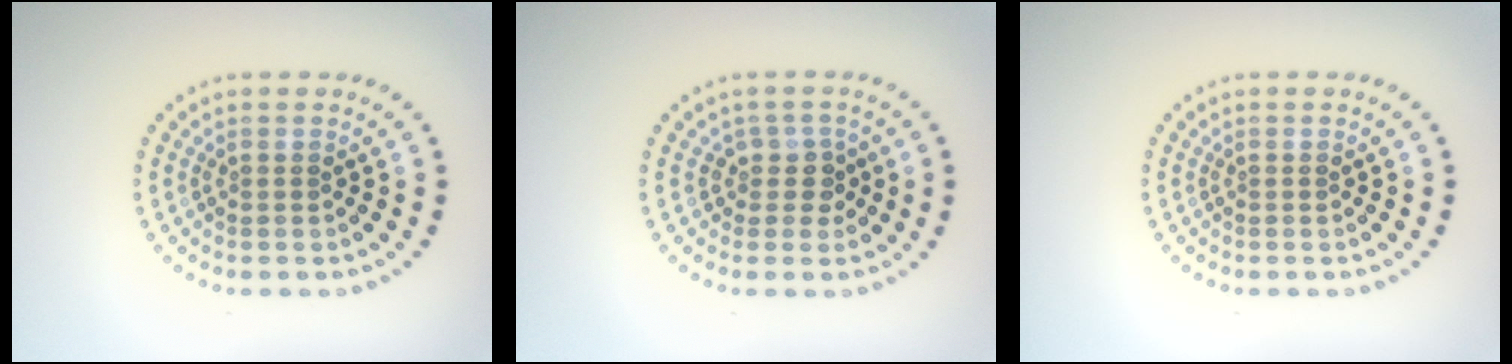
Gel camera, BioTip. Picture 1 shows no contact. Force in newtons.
{"total": 2.0, "press": 1.6, "slide": 1.2}
{"total": 0.0}